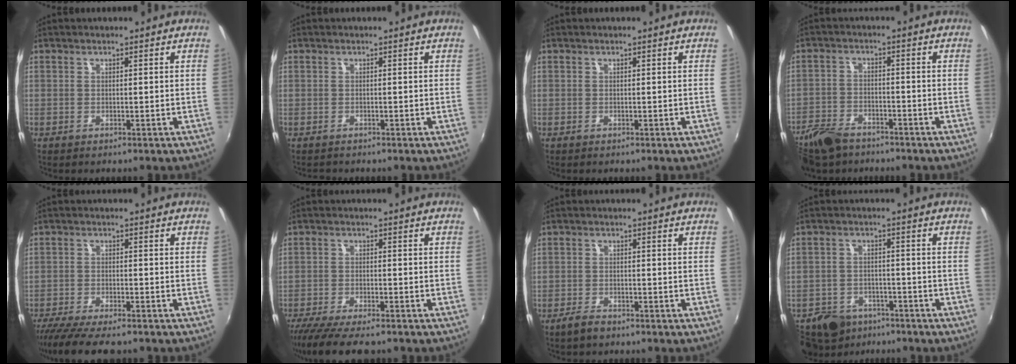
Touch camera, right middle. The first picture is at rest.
{"total": 1.0, "force": [-0.8, 0.6, -0.1], "torque": [-0.001, 0.002, -0.013]}
{"total": 0.0}
{"total": 8.6, "force": [-6.6, 4.3, 3.3], "torque": [-0.095, 0.002, -0.120]}
{"total": 9.8, "force": [-8.2, 1.7, 5.1], "torque": [-0.118, -0.034, -0.140]}
{"total": 10.1, "force": [-8.4, 1.9, 5.3], "torque": [-0.124, -0.035, -0.143]}
{"total": 3.0, "force": [-2.4, 1.0, 1.4], "torque": [-0.041, -0.003, -0.045]}
{"total": 8.1, "force": [-5.4, 5.7, 1.8], "torque": [-0.057, 0.012, -0.077]}